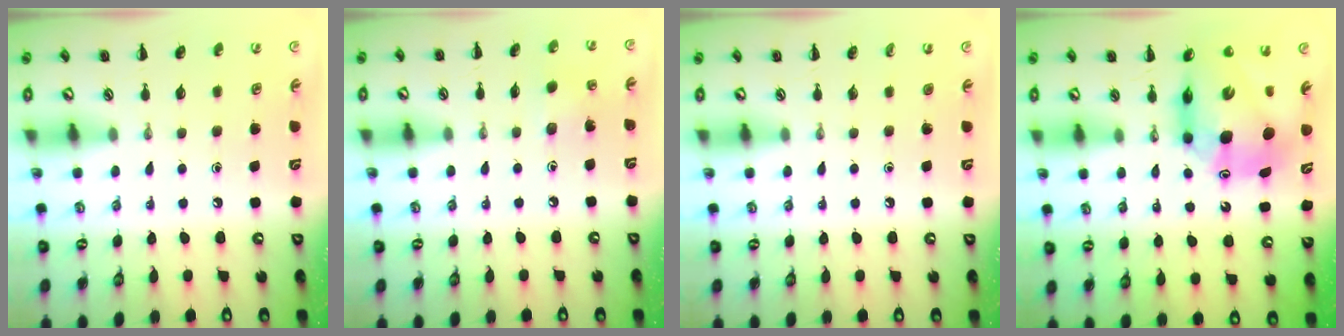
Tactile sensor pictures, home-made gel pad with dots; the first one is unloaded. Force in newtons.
{"total": 2.5, "press": 2.4, "slide": 0.7}
{"total": 0.0}
{"total": 13.1, "press": 12.6, "slide": 3.8}